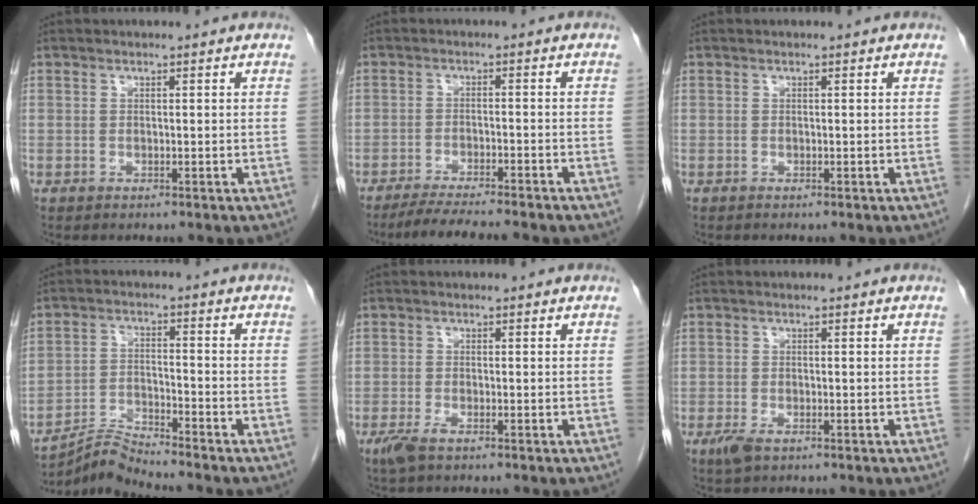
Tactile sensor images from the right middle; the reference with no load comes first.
{"total": 9.9, "force": [-8.4, 1.0, 5.1], "torque": [-0.073, -0.015, -0.124]}
{"total": 0.0}
{"total": 5.5, "force": [-5.2, -1.6, -0.1], "torque": [-0.009, -0.010, -0.097]}
{"total": 2.4, "force": [-1.6, 0.5, 1.8], "torque": [-0.040, -0.006, -0.031]}
{"total": 2.3, "force": [-1.3, 0.8, 1.7], "torque": [-0.039, -0.004, -0.022]}